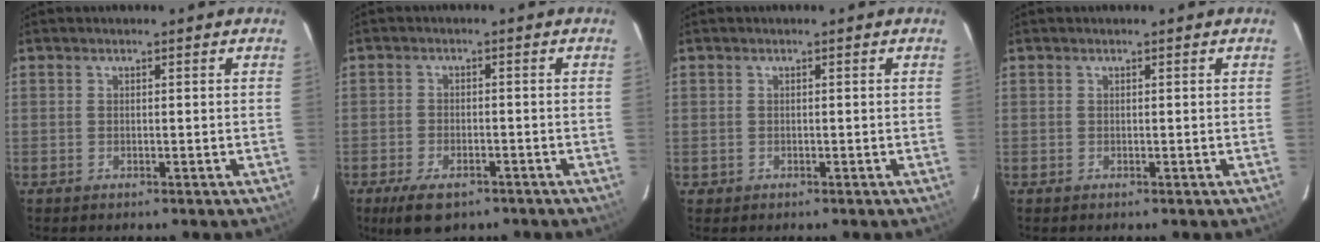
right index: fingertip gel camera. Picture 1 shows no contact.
{"total": 7.3, "force": [-4.9, 3.4, 4.2], "torque": [-0.096, -0.013, -0.078]}
{"total": 1.0, "force": [-0.1, 1.0, 0.0], "torque": [0.002, 0.003, 0.001]}
{"total": 0.0}